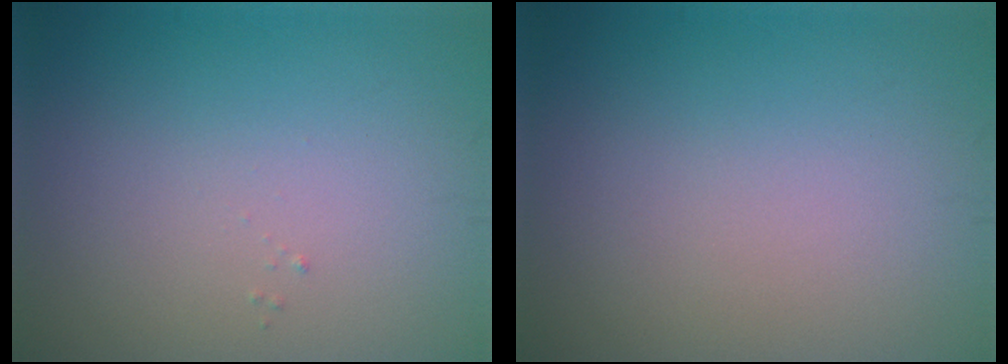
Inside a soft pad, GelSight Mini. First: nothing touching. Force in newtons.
{"total": 0.0}